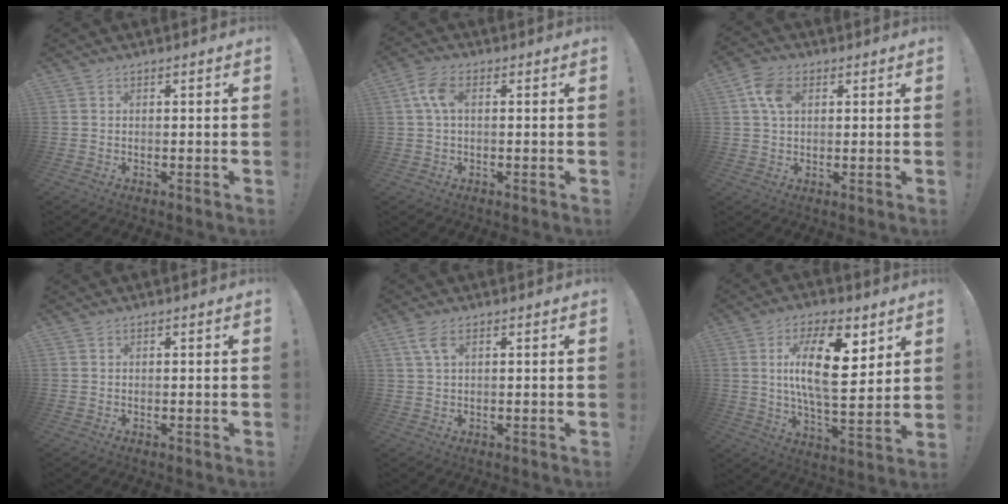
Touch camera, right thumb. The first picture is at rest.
{"total": 6.1, "force": [0.9, 3.5, 4.9], "torque": [-0.098, 0.007, 0.015]}
{"total": 7.3, "force": [2.2, 4.9, 5.0], "torque": [-0.097, 0.001, 0.041]}
{"total": 0.0}
{"total": 4.5, "force": [1.8, 2.0, 3.5], "torque": [-0.064, 0.001, 0.033]}
{"total": 17.4, "force": [5.5, 5.9, 15.4], "torque": [-0.285, -0.016, 0.078]}